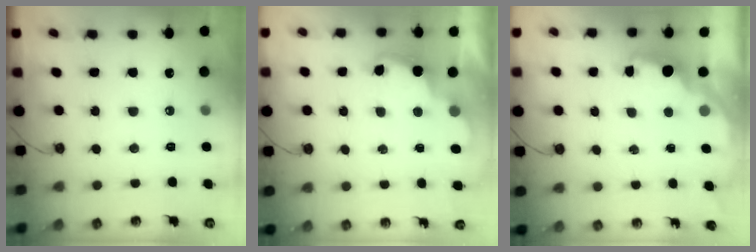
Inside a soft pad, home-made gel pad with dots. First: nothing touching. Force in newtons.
{"total": 3.2, "press": 3.1, "slide": 0.6}
{"total": 2.4, "press": 2.2, "slide": 0.8}